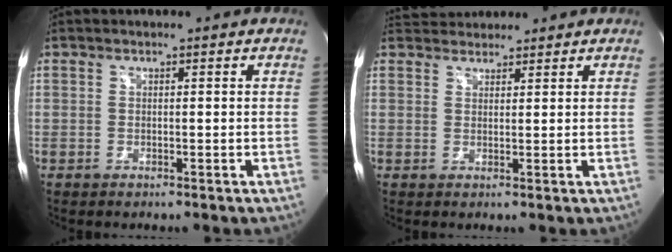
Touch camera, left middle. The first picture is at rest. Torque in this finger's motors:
{"motor_torque": [0.18, -0.11, -0.08, -0.01]}